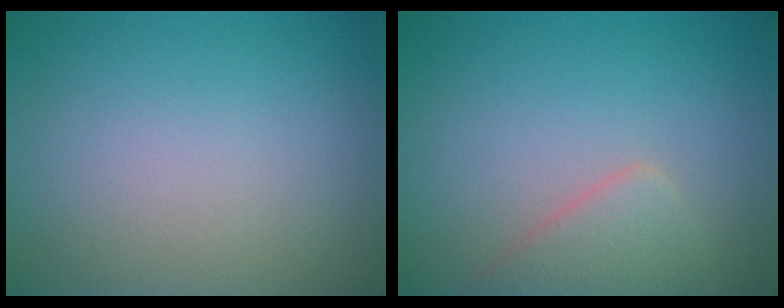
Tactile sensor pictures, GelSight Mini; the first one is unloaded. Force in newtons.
{"total": 2.6, "press": 2.6, "slide": 0.0}